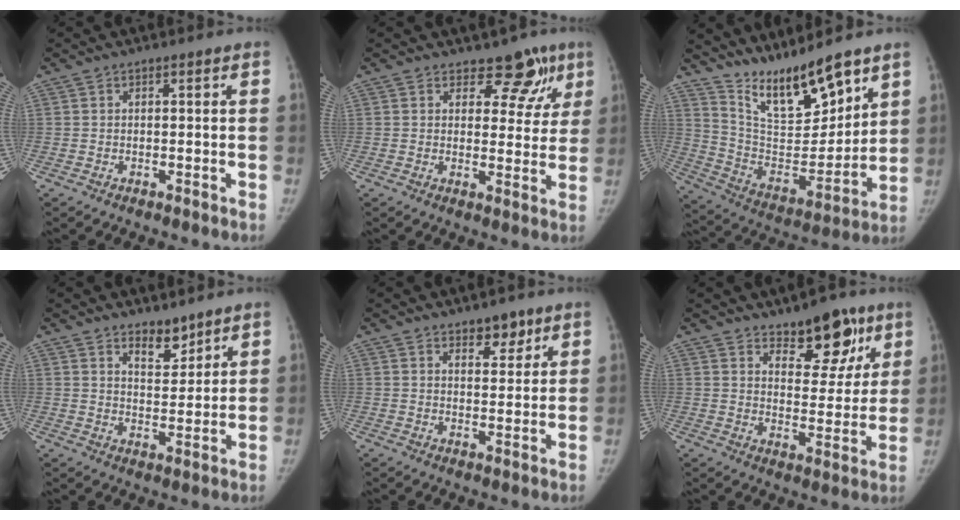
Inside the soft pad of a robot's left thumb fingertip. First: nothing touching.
{"total": 7.3, "force": [5.1, 4.6, 2.3], "torque": [0.014, -0.028, 0.057]}
{"total": 16.9, "force": [13.2, 4.6, 9.4], "torque": [-0.119, -0.082, 0.251]}
{"total": 5.2, "force": [4.2, 2.3, 2.2], "torque": [-0.013, -0.036, 0.071]}
{"total": 4.8, "force": [3.3, 2.4, 2.5], "torque": [-0.009, -0.022, 0.050]}
{"total": 12.1, "force": [8.1, 5.9, 6.8], "torque": [-0.043, -0.051, 0.120]}